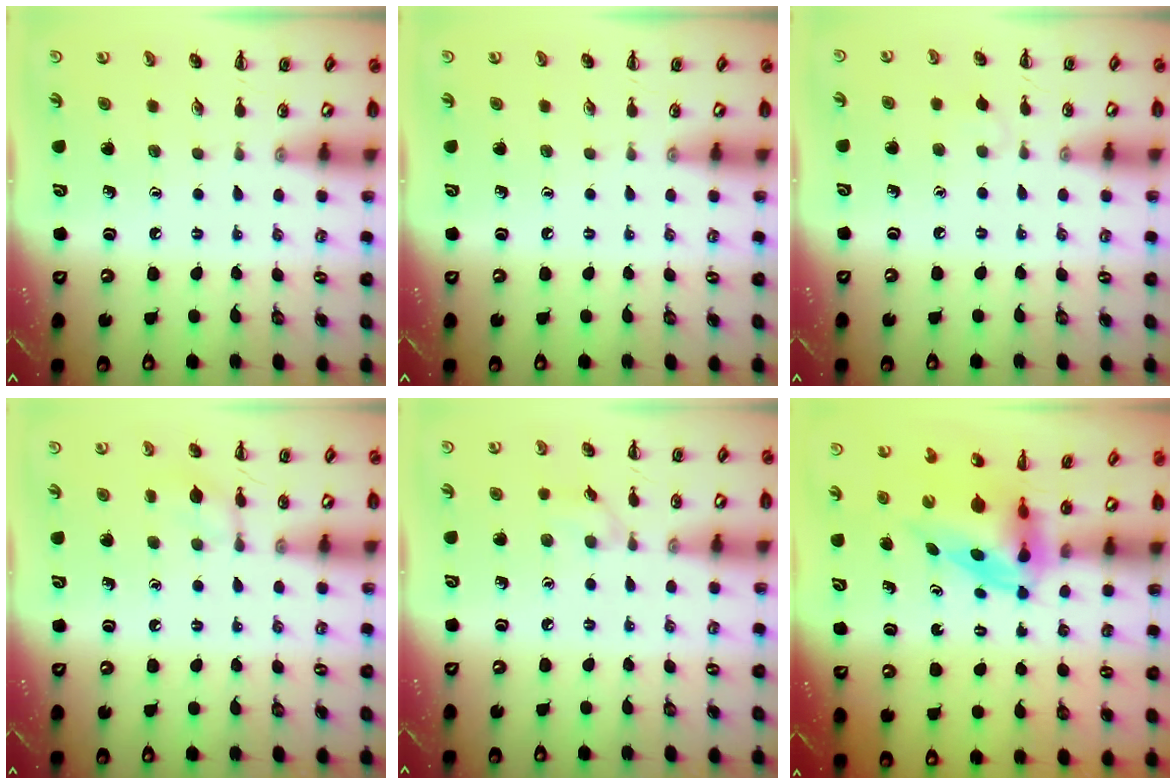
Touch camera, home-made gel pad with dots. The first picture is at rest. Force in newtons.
{"total": 0.0}
{"total": 2.8, "press": 2.6, "slide": 1.1}
{"total": 7.4, "press": 7.3, "slide": 1.5}
{"total": 5.4, "press": 5.0, "slide": 2.0}
{"total": 3.8, "press": 3.7, "slide": 1.0}